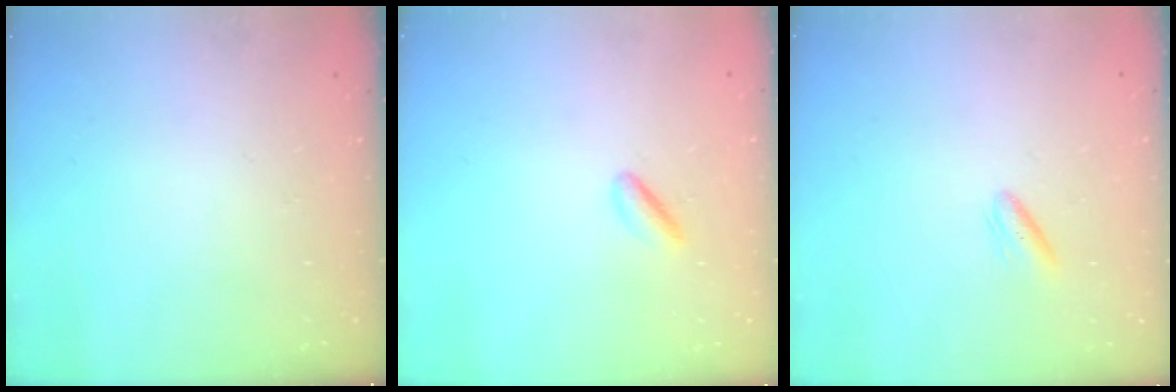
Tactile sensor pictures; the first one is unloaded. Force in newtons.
{"total": 3.5, "press": 3.4, "slide": 0.8}
{"total": 2.9, "press": 2.7, "slide": 1.1}